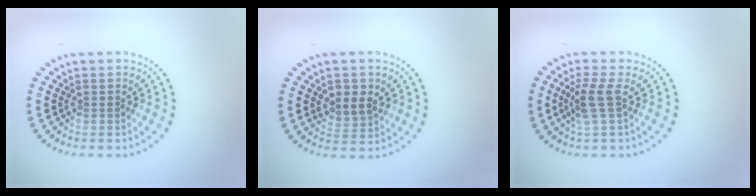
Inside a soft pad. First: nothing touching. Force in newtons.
{"total": 2.8, "press": 2.6, "slide": 0.9}
{"total": 2.6, "press": 2.1, "slide": 1.6}